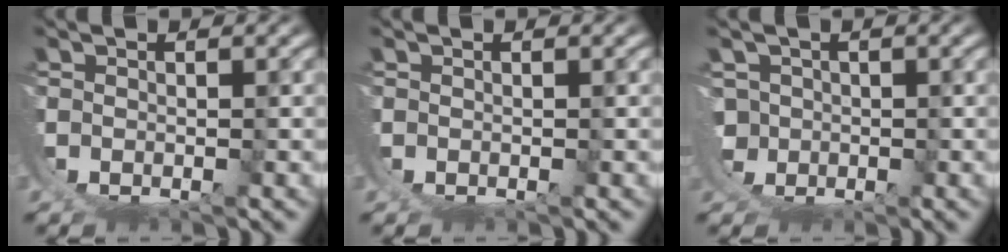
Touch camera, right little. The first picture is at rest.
{"total": 0.0}
{"total": 5.8, "force": [-1.0, 5.3, 2.1], "torque": [-0.068, -0.036, -0.011]}